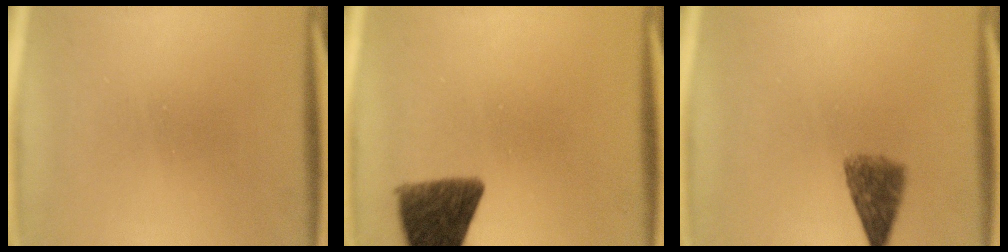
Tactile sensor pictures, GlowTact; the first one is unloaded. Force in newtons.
{"total": 10.6}
{"total": 5.1}